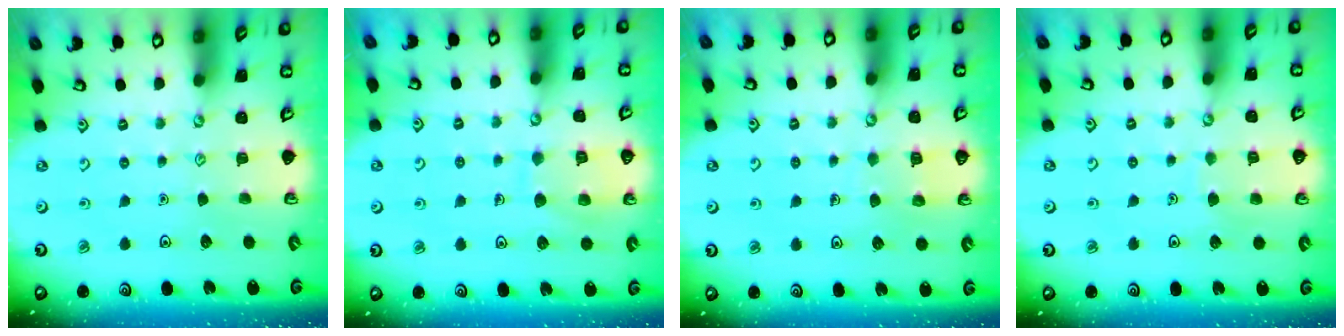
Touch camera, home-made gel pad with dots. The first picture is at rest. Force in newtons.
{"total": 8.6, "press": 8.6, "slide": 0.8}
{"total": 5.6, "press": 5.6, "slide": 0.4}
{"total": 3.7, "press": 3.7, "slide": 0.3}